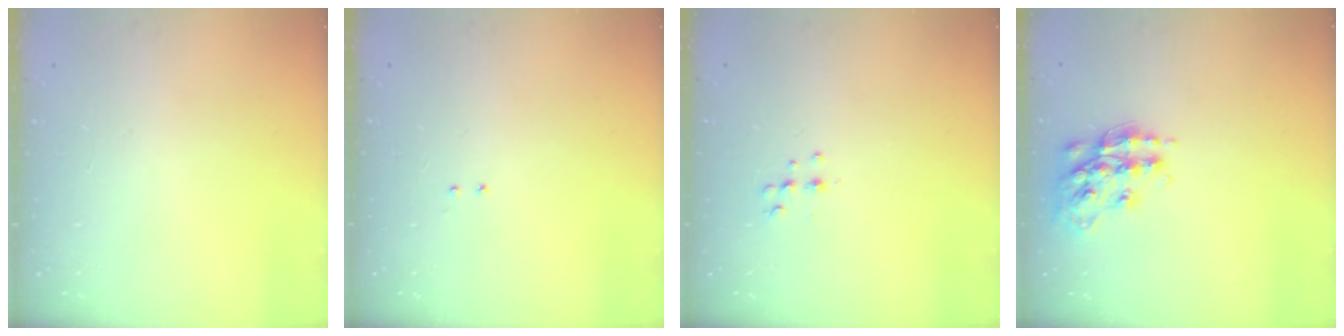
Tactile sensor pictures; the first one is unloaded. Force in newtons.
{"total": 2.0, "press": 2.0, "slide": 0.4}
{"total": 5.3, "press": 5.2, "slide": 0.8}
{"total": 15.9, "press": 15.9, "slide": 0.9}